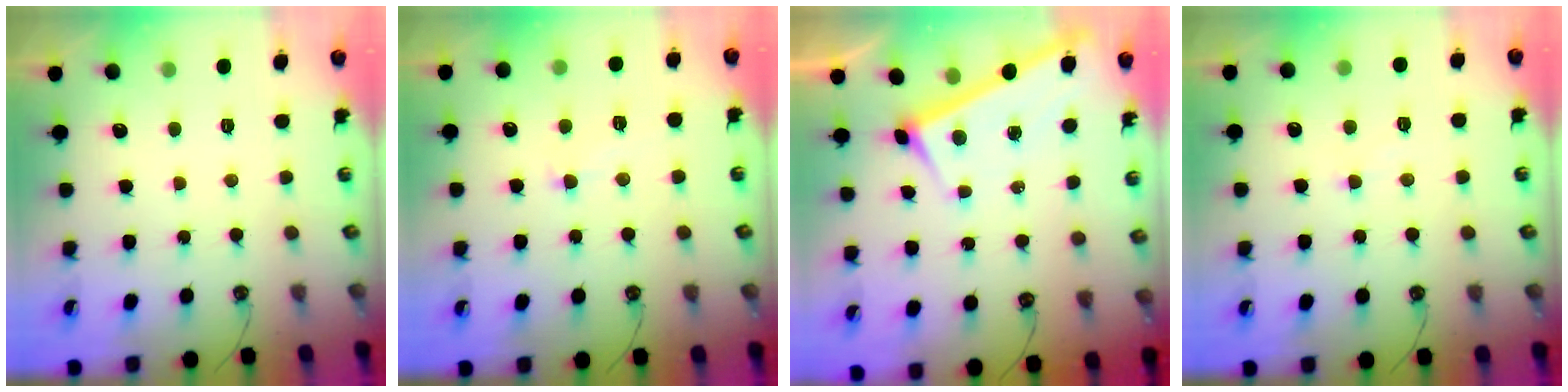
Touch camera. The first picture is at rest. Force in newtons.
{"total": 1.6, "press": 1.4, "slide": 0.8}
{"total": 3.1, "press": 3.1, "slide": 0.2}
{"total": 2.7, "press": 2.7, "slide": 0.5}